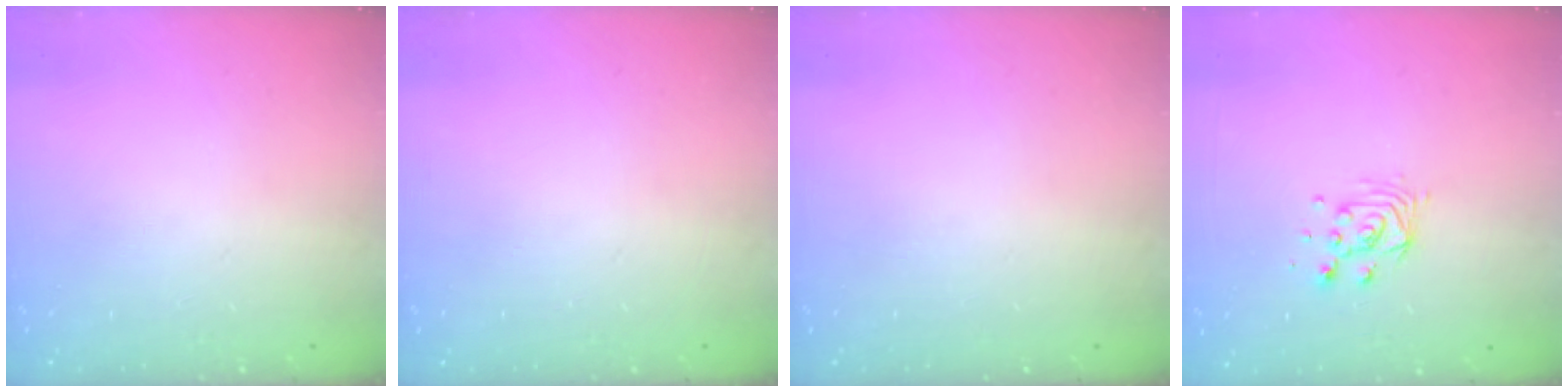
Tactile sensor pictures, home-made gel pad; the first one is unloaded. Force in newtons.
{"total": 0.0}
{"total": 0.0}
{"total": 6.4, "press": 6.4, "slide": 0.3}